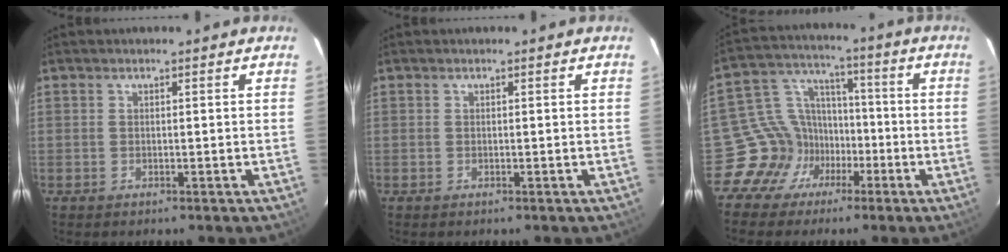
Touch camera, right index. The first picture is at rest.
{"total": 0.0}
{"total": 10.4, "force": [-5.1, 9.0, 1.4], "torque": [-0.031, 0.050, -0.084]}